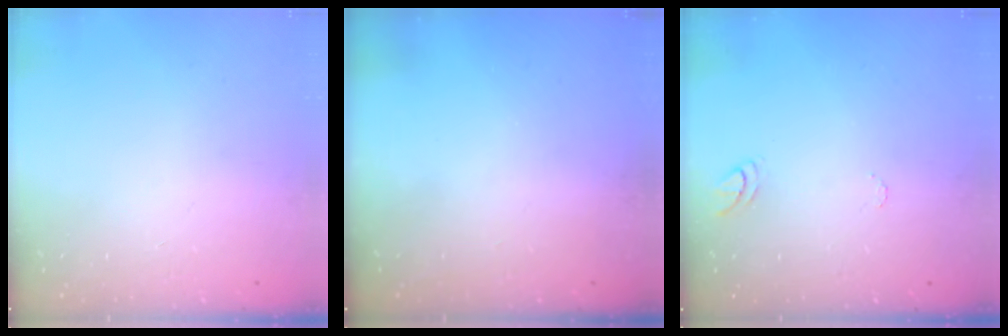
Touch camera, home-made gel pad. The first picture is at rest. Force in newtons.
{"total": 0.0}
{"total": 5.8, "press": 5.8, "slide": 0.5}